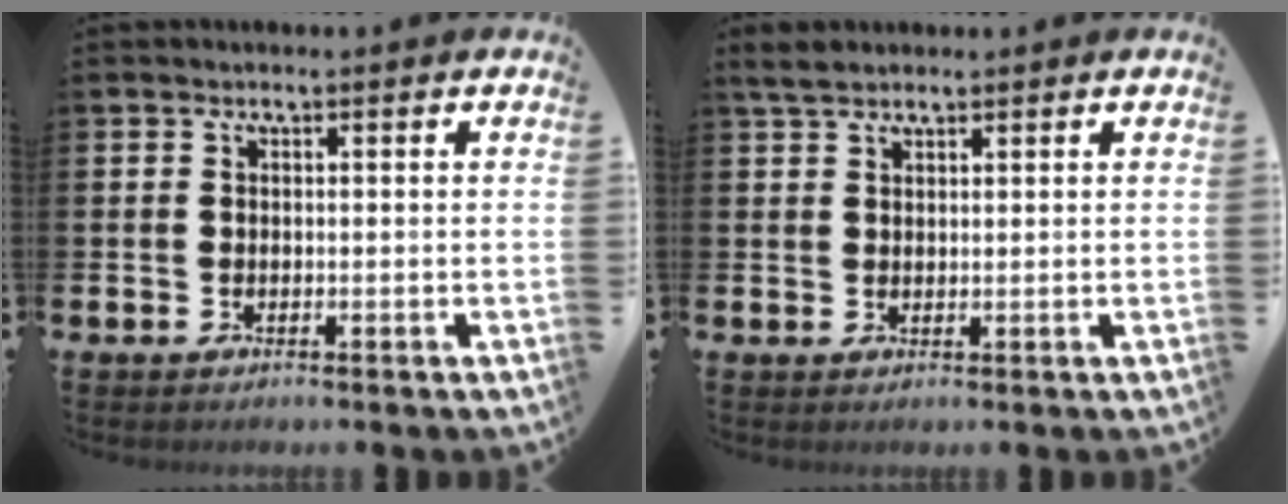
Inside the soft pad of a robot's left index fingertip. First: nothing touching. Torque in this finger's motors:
{"motor_torque": [0.01, -0.10, 0.04, 0.08]}